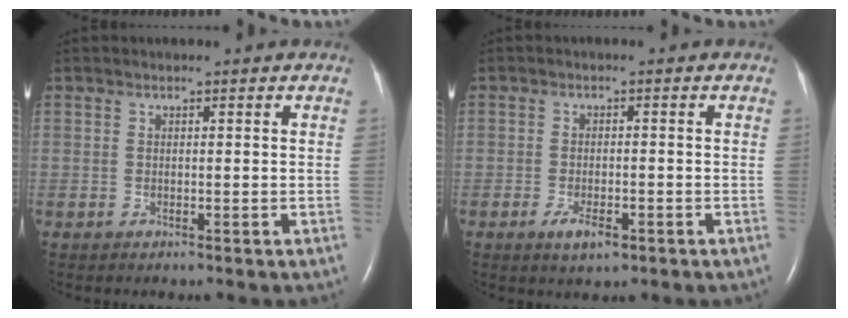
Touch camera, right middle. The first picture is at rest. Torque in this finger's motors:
{"motor_torque": [0.59, -0.52, 0.07, -0.04]}